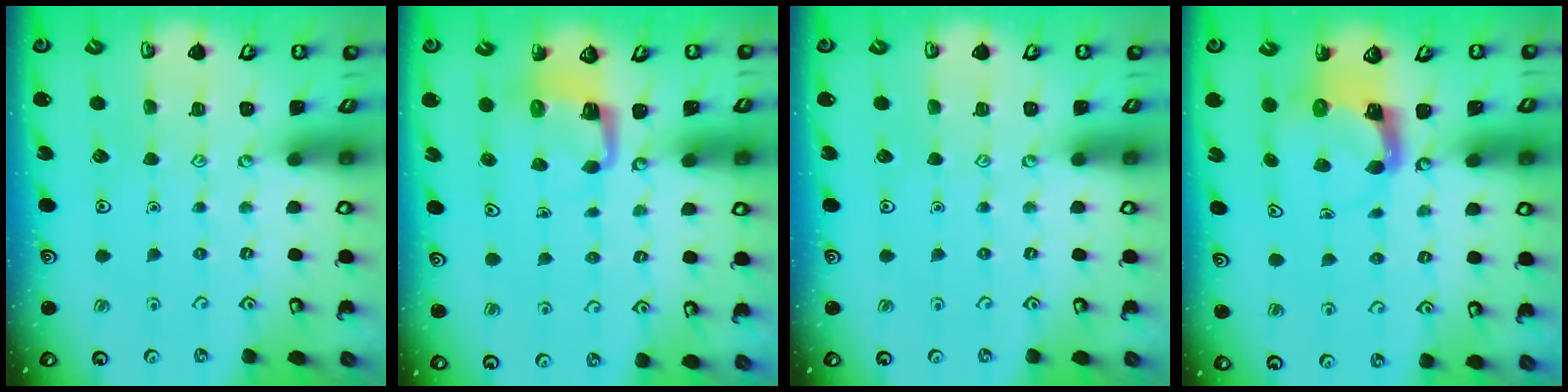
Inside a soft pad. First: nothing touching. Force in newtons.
{"total": 4.3, "press": 4.3, "slide": 0.1}
{"total": 0.0}
{"total": 4.0, "press": 4.0, "slide": 0.5}